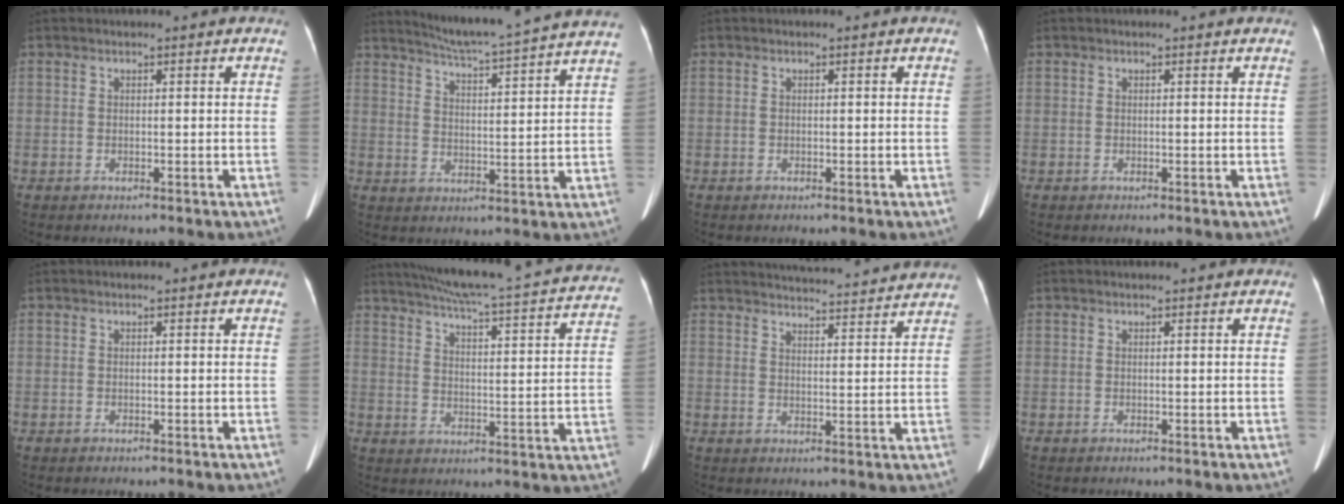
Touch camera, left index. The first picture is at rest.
{"total": 18.2, "force": [16.6, -1.4, 7.3], "torque": [-0.126, -0.030, 0.218]}
{"total": 0.0}
{"total": 0.8, "force": [0.8, 0.0, 0.2], "torque": [-0.009, 0.003, 0.006]}
{"total": 0.0}
{"total": 26.0, "force": [23.0, 2.3, 11.8], "torque": [-0.182, -0.033, 0.283]}
{"total": 17.6, "force": [16.9, 1.7, 4.8], "torque": [-0.070, 0.006, 0.212]}
{"total": 1.2, "force": [1.1, 0.1, 0.4], "torque": [-0.006, 0.015, 0.017]}